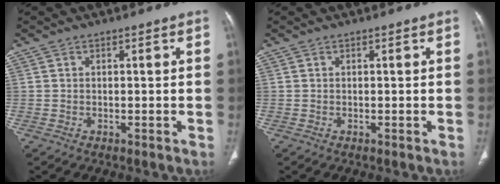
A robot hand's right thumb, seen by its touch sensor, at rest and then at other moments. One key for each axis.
{"total": 0.0}